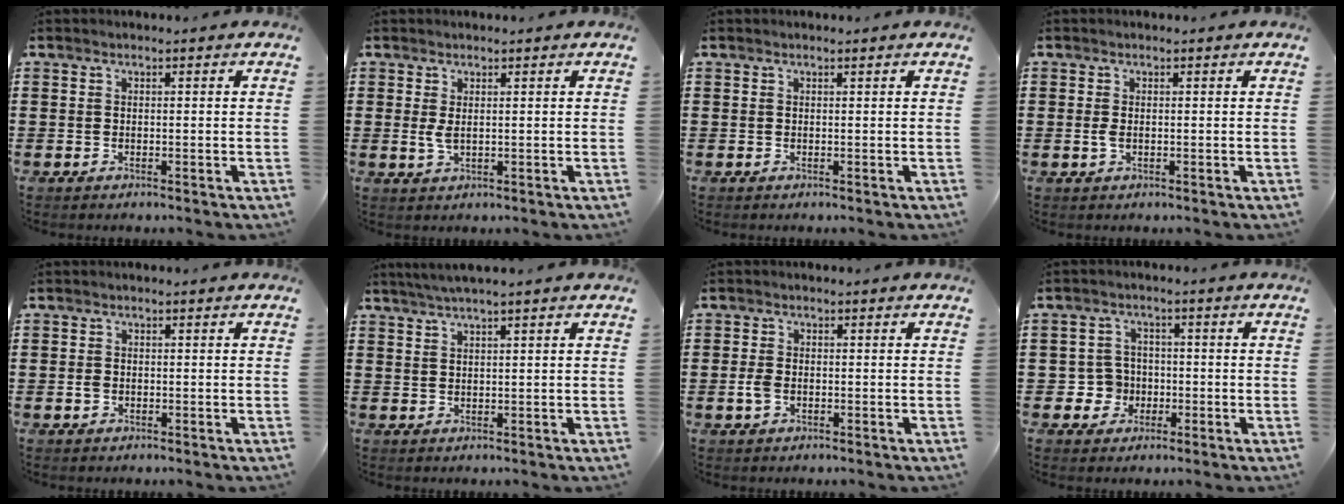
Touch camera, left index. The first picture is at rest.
{"total": 2.1, "force": [0.4, 0.7, 1.9], "torque": [-0.047, -0.001, 0.005]}
{"total": 0.0}
{"total": 1.3, "force": [-0.1, 0.5, 1.2], "torque": [-0.030, -0.001, -0.004]}
{"total": 1.1, "force": [-0.2, 0.8, 0.6], "torque": [-0.015, 0.005, -0.005]}
{"total": 2.2, "force": [1.8, -0.3, 1.3], "torque": [-0.026, 0.003, 0.033]}
{"total": 2.4, "force": [-0.5, 1.4, 1.8], "torque": [-0.051, -0.004, -0.014]}
{"total": 4.2, "force": [-1.0, 3.9, 1.0], "torque": [-0.033, 0.008, -0.021]}